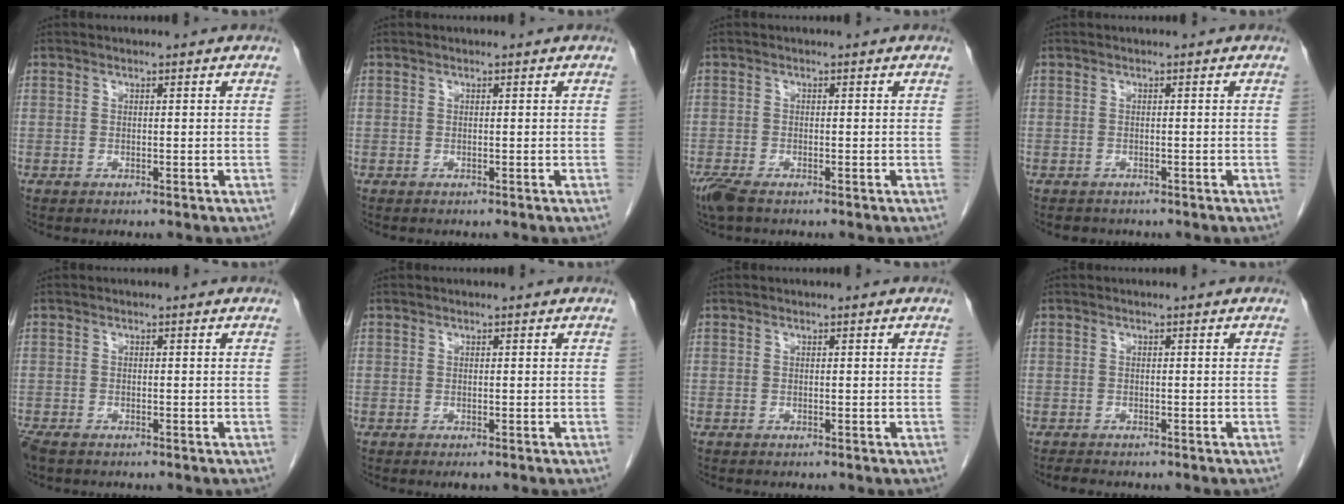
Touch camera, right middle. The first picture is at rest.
{"total": 0.0}
{"total": 2.9, "force": [-2.1, 0.7, 1.9], "torque": [-0.046, -0.010, -0.039]}
{"total": 1.9, "force": [-1.6, 1.0, 0.3], "torque": [-0.010, -0.001, -0.021]}
{"total": 2.9, "force": [-2.2, 1.2, 1.5], "torque": [-0.036, -0.009, -0.038]}
{"total": 0.8, "force": [-0.5, 0.0, 0.6], "torque": [-0.009, -0.005, -0.005]}
{"total": 0.0}
{"total": 1.5, "force": [-1.4, 0.4, 0.6], "torque": [-0.014, -0.004, -0.019]}